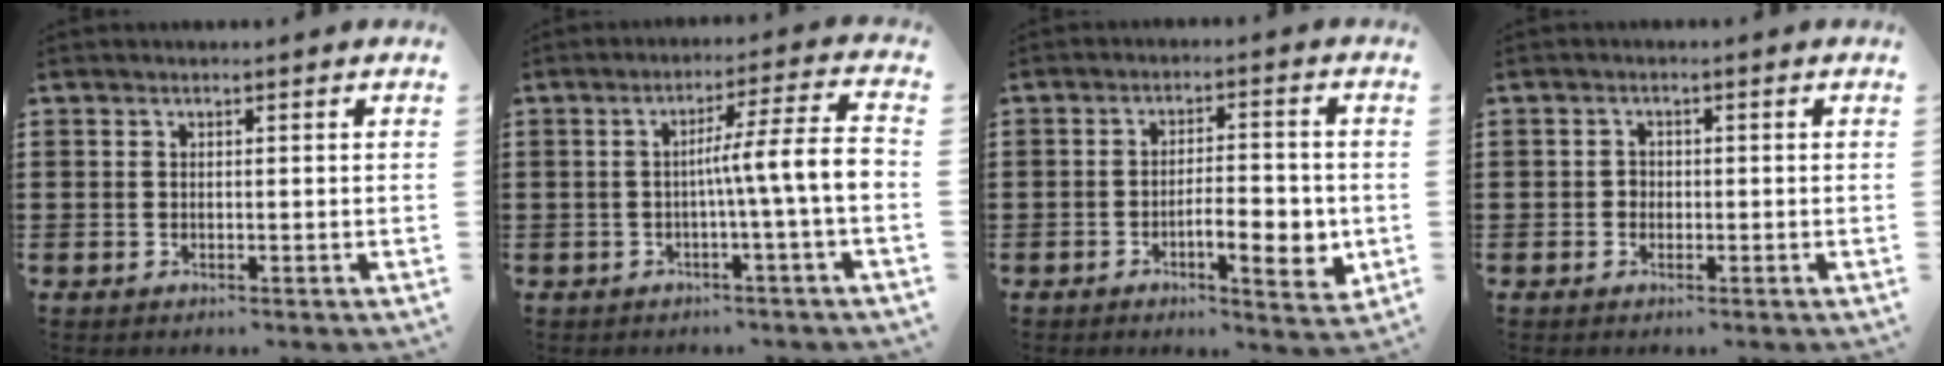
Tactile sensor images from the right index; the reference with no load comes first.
{"total": 8.1, "force": [-1.1, -0.1, 8.0], "torque": [-0.134, -0.008, -0.025]}
{"total": 6.7, "force": [-2.0, 2.4, 6.0], "torque": [-0.083, -0.002, -0.036]}
{"total": 1.2, "force": [-0.4, 1.1, 0.4], "torque": [-0.011, 0.003, -0.009]}